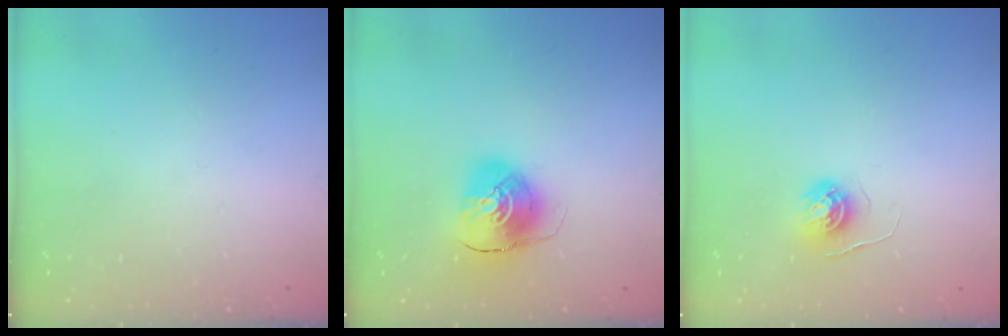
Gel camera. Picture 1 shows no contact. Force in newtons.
{"total": 10.1, "press": 10.1, "slide": 0.7}
{"total": 4.6, "press": 4.6, "slide": 0.4}